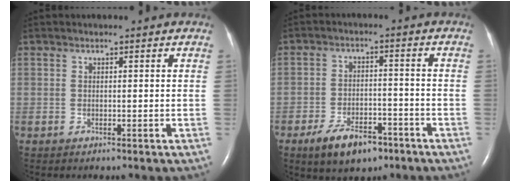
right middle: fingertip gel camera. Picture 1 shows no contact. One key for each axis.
{"total": 7.9, "fx": -5.1, "fy": 3.7, "fz": 4.8, "tx": -0.087, "ty": -0.002, "tz": -0.081}